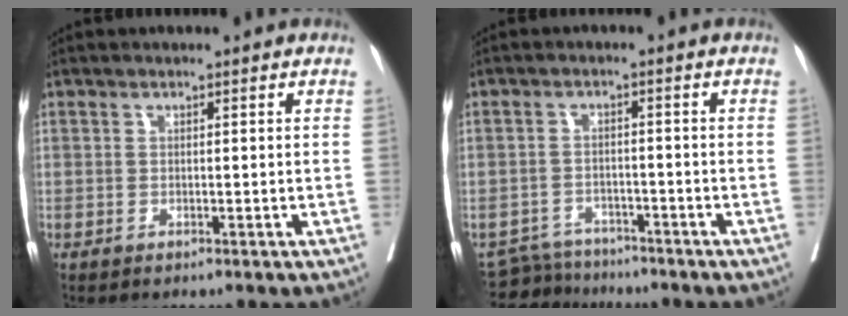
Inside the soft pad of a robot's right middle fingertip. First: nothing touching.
{"total": 5.2, "force": [-5.0, 1.2, -0.7], "torque": [0.011, 0.000, -0.086]}